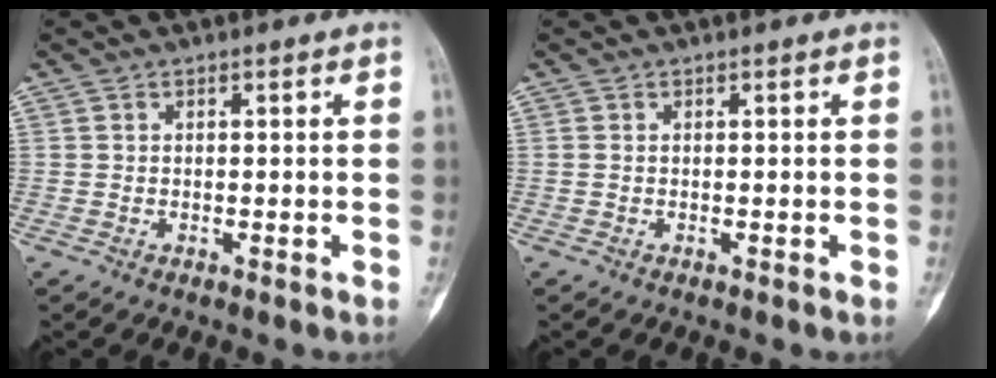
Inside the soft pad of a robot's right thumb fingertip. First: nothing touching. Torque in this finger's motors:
{"motor_torque": [2.49, 2.52, 0.03, 0.01, 0.00]}